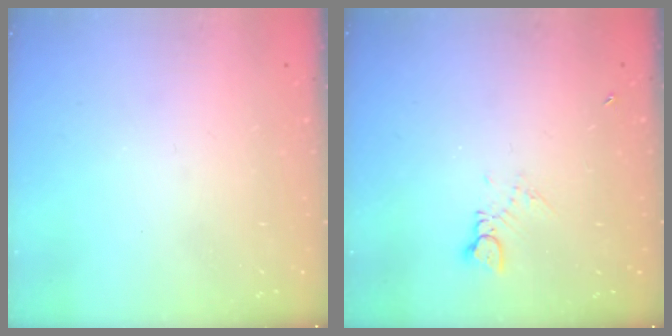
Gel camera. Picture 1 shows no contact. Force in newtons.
{"total": 3.0, "press": 2.9, "slide": 0.4}